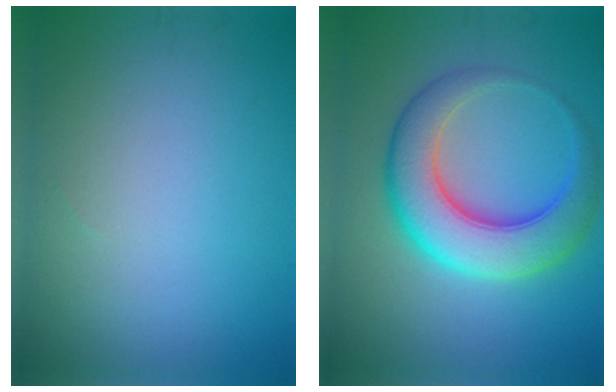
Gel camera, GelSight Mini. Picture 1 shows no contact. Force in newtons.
{"total": 8.1, "press": 8.1, "slide": 0.1}